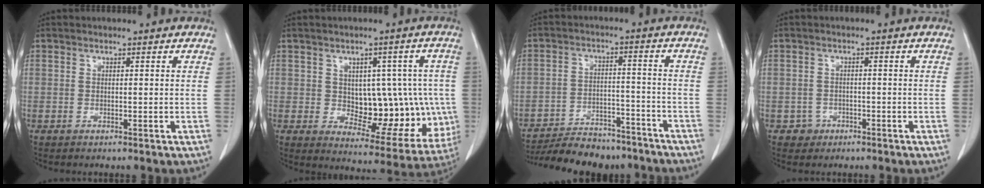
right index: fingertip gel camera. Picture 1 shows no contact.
{"total": 13.7, "force": [0.1, 7.7, 11.4], "torque": [-0.130, 0.018, 0.028]}
{"total": 15.9, "force": [-14.3, 5.0, 4.8], "torque": [-0.083, 0.006, -0.201]}
{"total": 2.4, "force": [-1.2, 2.1, -0.2], "torque": [0.010, 0.013, -0.018]}